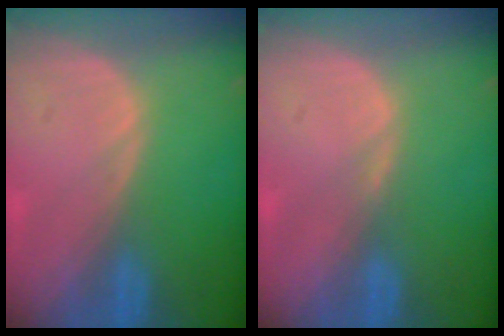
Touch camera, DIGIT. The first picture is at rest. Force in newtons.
{"total": 0.7, "press": 0.7, "slide": 0.2}